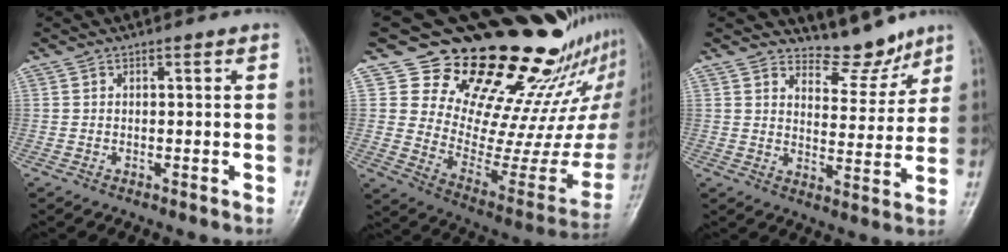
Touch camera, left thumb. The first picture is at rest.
{"total": 27.1, "force": [21.7, 9.7, 13.0], "torque": [-0.138, -0.176, 0.311]}
{"total": 7.5, "force": [6.8, 2.9, 1.3], "torque": [0.009, -0.059, 0.109]}